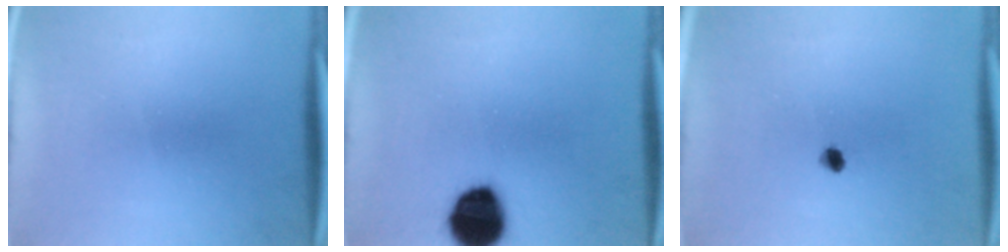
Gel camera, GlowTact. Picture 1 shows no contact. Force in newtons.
{"total": 14.2}
{"total": 1.9}